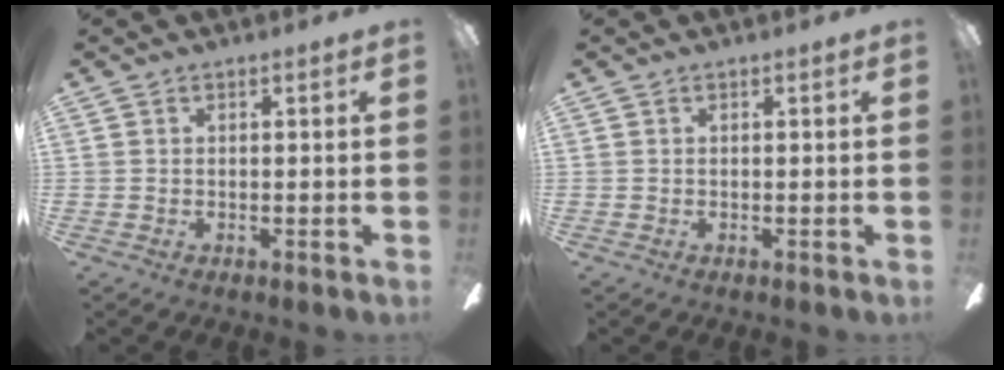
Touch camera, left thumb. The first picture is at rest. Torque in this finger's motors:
{"motor_torque": [-0.05, 0.01, 0.03, 0.03, 0.00]}